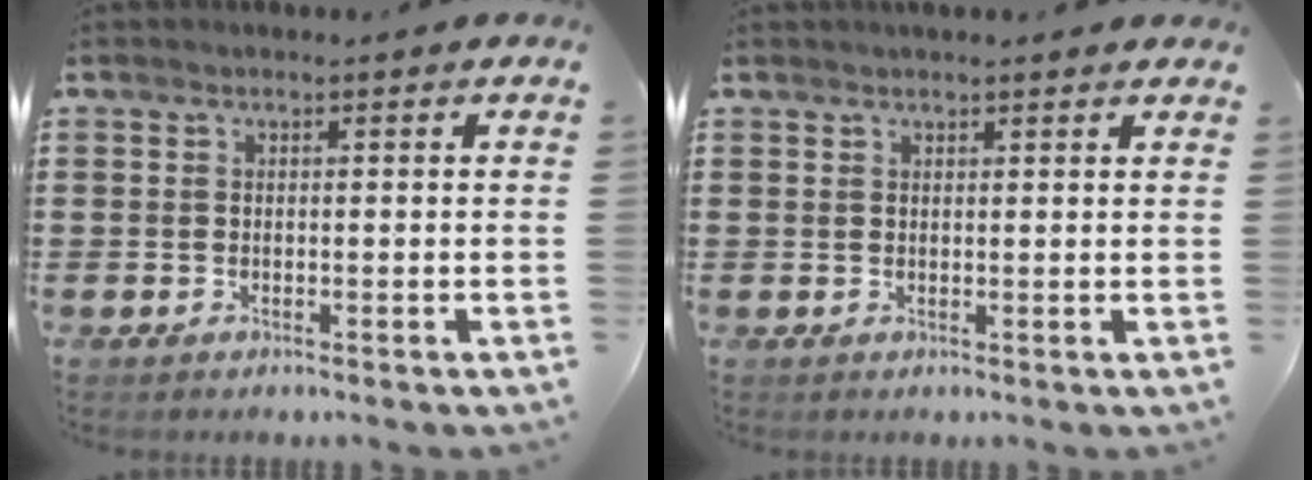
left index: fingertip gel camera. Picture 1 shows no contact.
{"total": 1.2, "force": [1.2, 0.1, 0.4], "torque": [-0.010, 0.002, 0.023]}